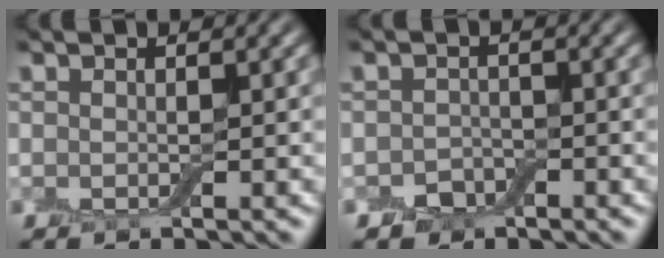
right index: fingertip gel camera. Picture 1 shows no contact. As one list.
[{"total": 1.8, "force": [-1.2, 1.2, 0.5], "torque": [-0.004, 0.003, -0.024]}]